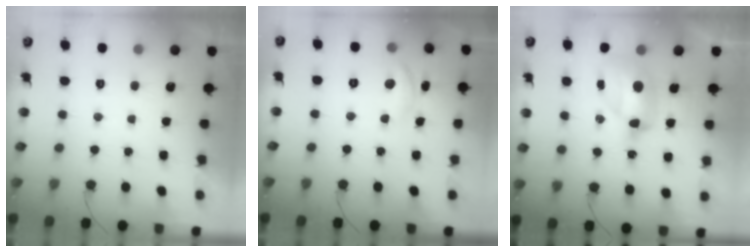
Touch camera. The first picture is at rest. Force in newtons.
{"total": 6.9, "press": 6.8, "slide": 0.7}
{"total": 10.6, "press": 10.6, "slide": 1.3}